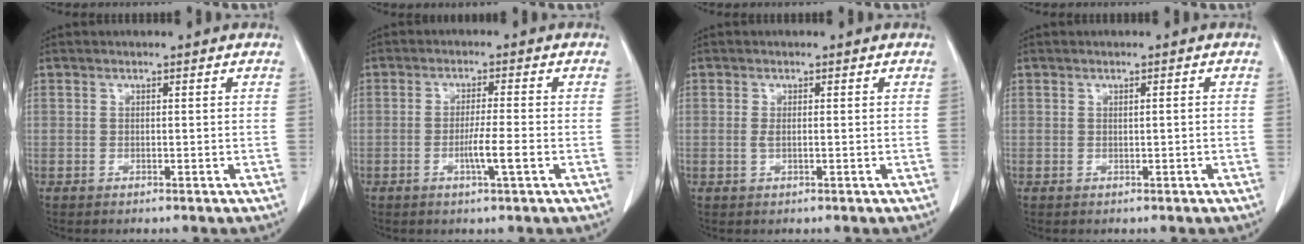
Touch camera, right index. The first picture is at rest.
{"total": 4.4, "force": [-1.4, -0.4, 4.1], "torque": [-0.071, -0.006, -0.026]}
{"total": 1.1, "force": [0.0, 0.3, 1.1], "torque": [-0.024, -0.003, 0.000]}
{"total": 0.6, "force": [0.0, 0.0, 0.6], "torque": [-0.010, 0.000, 0.002]}